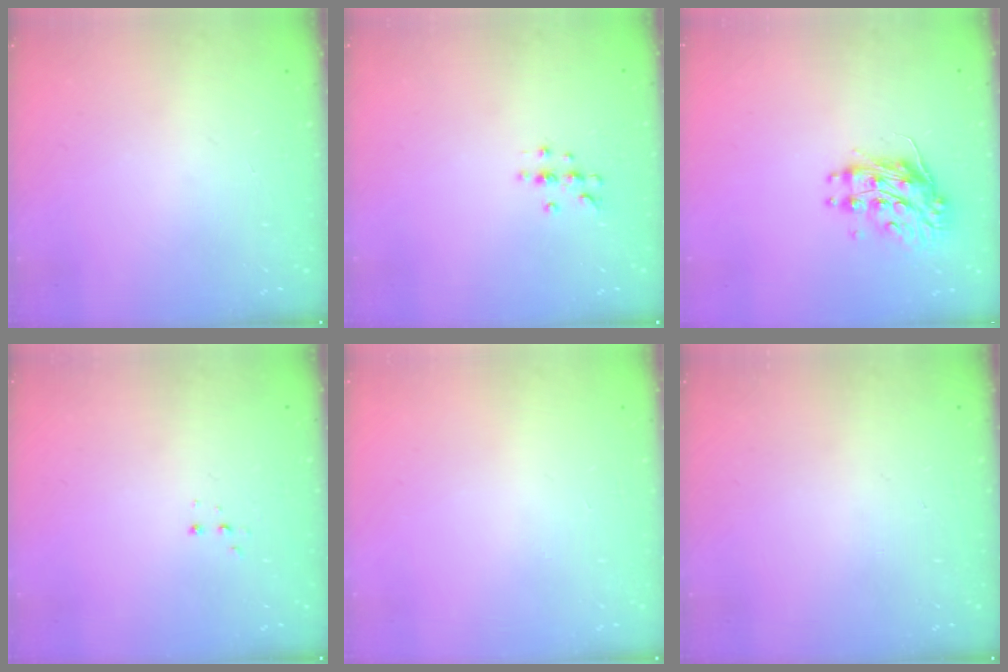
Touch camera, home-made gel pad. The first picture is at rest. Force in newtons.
{"total": 4.9, "press": 4.9, "slide": 0.5}
{"total": 10.4, "press": 10.4, "slide": 0.8}
{"total": 2.8, "press": 2.8, "slide": 0.5}
{"total": 0.0}
{"total": 0.0}